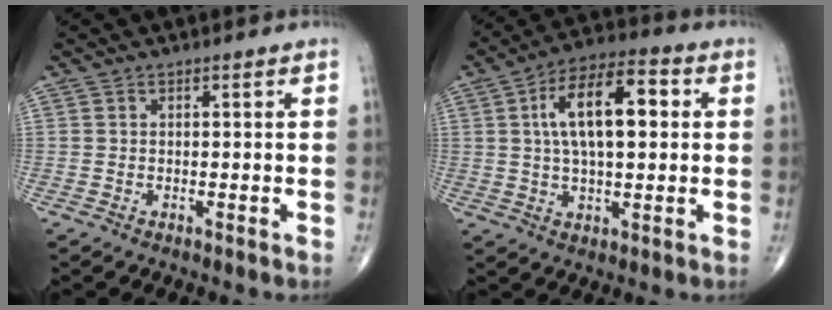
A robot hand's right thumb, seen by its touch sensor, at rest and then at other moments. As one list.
[{"total": 14.7, "force": [2.6, 6.7, 12.8], "torque": [-0.209, 0.018, 0.039]}]